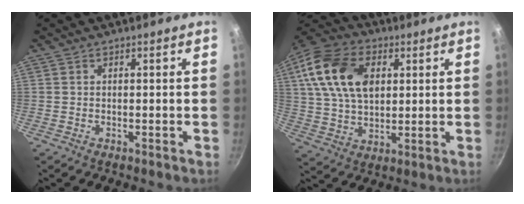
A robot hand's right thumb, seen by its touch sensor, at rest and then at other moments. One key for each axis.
{"total": 17.9, "fx": 5.0, "fy": 11.8, "fz": 12.5, "tx": -0.215, "ty": 0.004, "tz": 0.084}